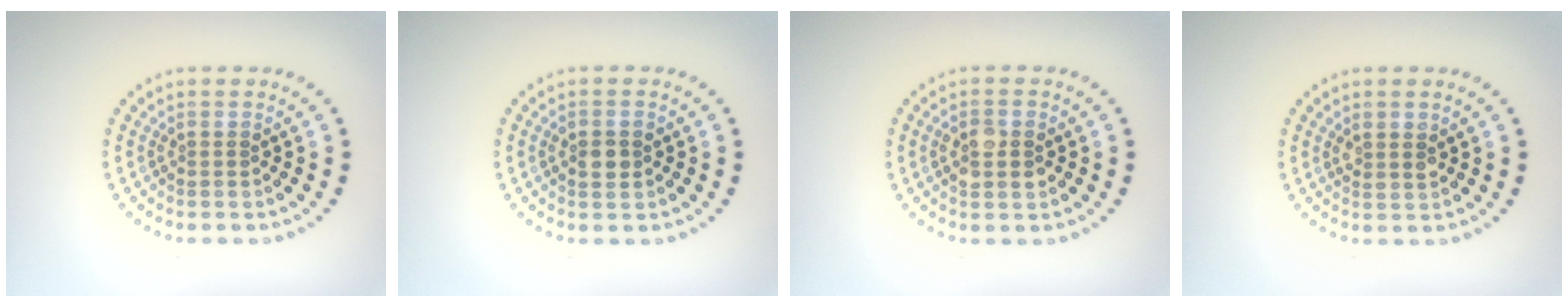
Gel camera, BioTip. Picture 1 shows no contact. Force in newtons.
{"total": 2.0, "press": 2.0, "slide": 0.2}
{"total": 2.4, "press": 2.3, "slide": 0.3}
{"total": 1.5, "press": 1.3, "slide": 0.7}